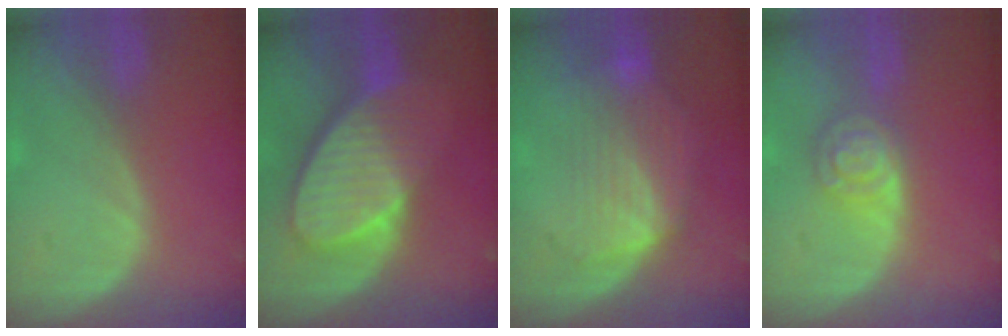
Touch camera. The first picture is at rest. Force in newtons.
{"total": 10.0, "press": 8.8, "slide": 4.7}
{"total": 7.4, "press": 7.3, "slide": 1.4}
{"total": 5.5, "press": 4.8, "slide": 2.6}